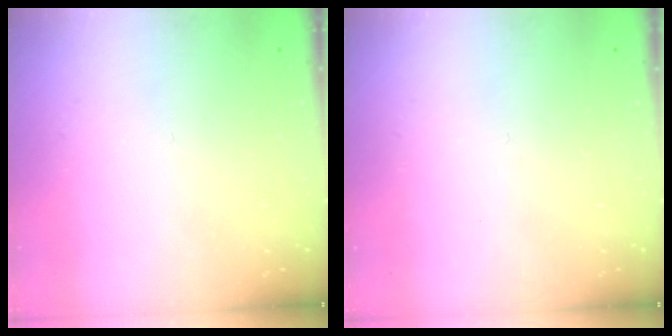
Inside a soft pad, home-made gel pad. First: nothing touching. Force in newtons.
{"total": 1.6, "press": 1.6, "slide": 0.1}